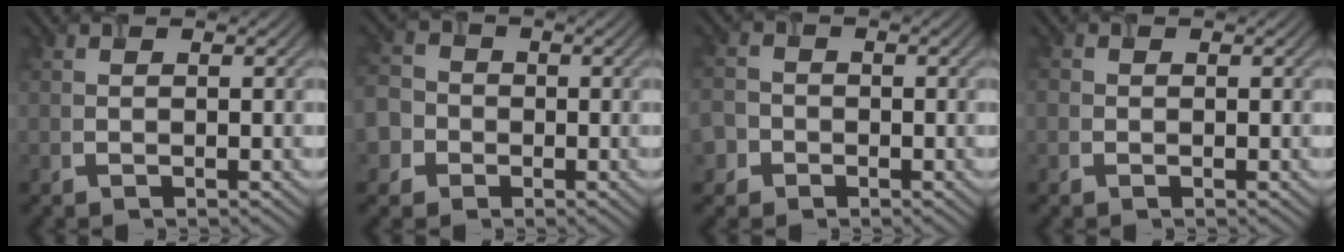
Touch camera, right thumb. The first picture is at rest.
{"total": 4.8, "force": [-1.7, 4.3, 1.1], "torque": [-0.027, -0.010, -0.052]}
{"total": 2.9, "force": [-1.6, 2.4, 0.4], "torque": [-0.006, -0.011, -0.035]}
{"total": 0.8, "force": [-0.1, 0.8, 0.0], "torque": [-0.001, -0.003, 0.000]}